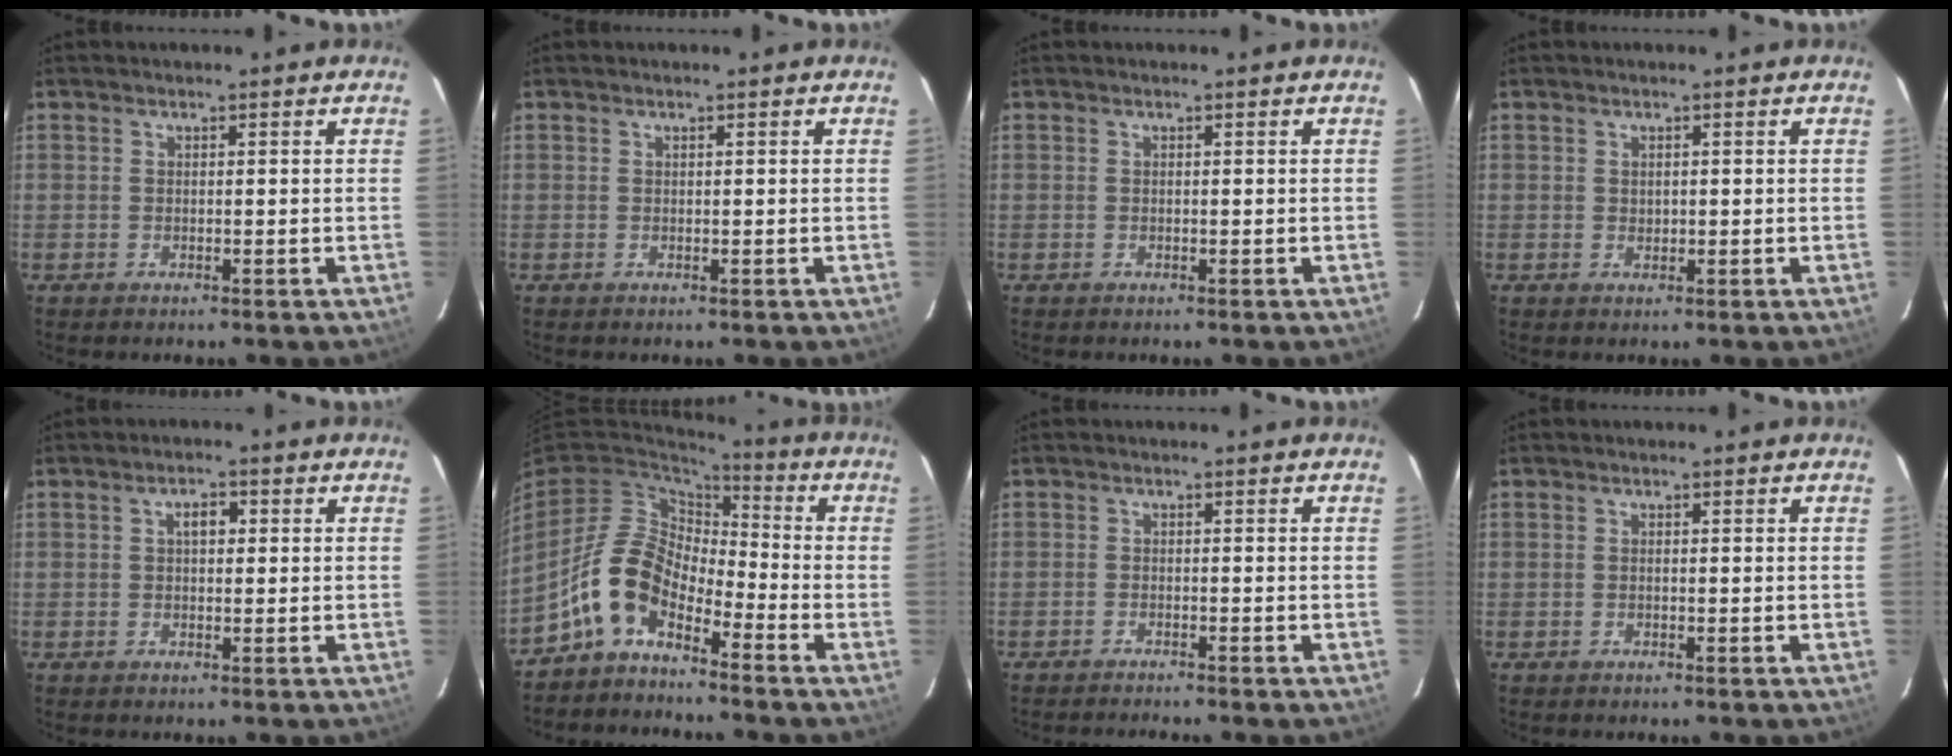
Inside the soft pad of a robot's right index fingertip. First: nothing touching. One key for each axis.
{"total": 0.0}
{"total": 0.0}
{"total": 0.9, "fx": 0.3, "fy": 0.7, "fz": 0.4, "tx": -0.006, "ty": 0.004, "tz": 0.007}
{"total": 2.7, "fx": 0.6, "fy": 1.5, "fz": 2.1, "tx": -0.034, "ty": 0.011, "tz": 0.010}
{"total": 11.0, "fx": -6.2, "fy": 5.9, "fz": 6.9, "tx": -0.140, "ty": 0.016, "tz": -0.132}
{"total": 3.0, "fx": -2.8, "fy": -0.4, "fz": 0.8, "tx": -0.030, "ty": -0.006, "tz": -0.047}
{"total": 0.0}